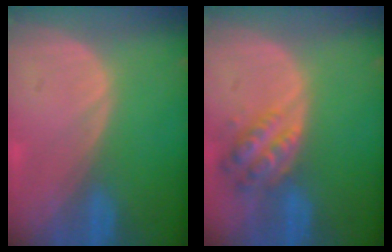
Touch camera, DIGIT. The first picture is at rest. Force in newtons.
{"total": 6.0, "press": 5.5, "slide": 2.3}